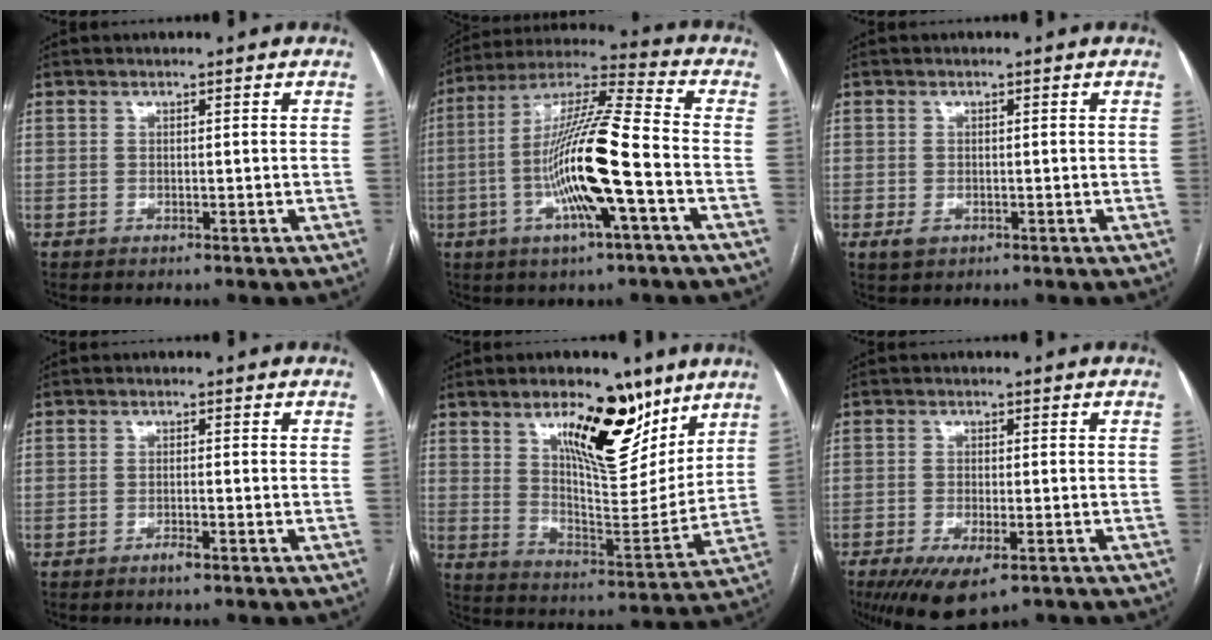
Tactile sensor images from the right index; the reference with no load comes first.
{"total": 16.5, "force": [-3.9, 0.8, 16.0], "torque": [-0.304, 0.001, -0.075]}
{"total": 1.9, "force": [-0.6, 1.6, 0.9], "torque": [-0.013, 0.001, -0.003]}
{"total": 1.7, "force": [-1.1, 0.2, 1.2], "torque": [-0.022, -0.001, -0.018]}
{"total": 15.9, "force": [9.5, 5.3, 11.6], "torque": [-0.169, -0.011, 0.158]}
{"total": 8.7, "force": [-5.4, 2.9, 6.2], "torque": [-0.101, -0.018, -0.085]}